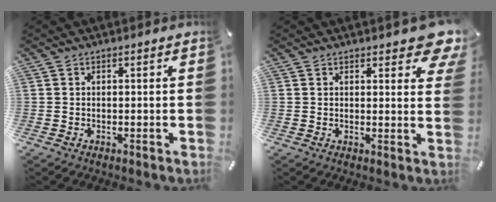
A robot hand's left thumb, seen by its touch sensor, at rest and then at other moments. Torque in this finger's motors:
{"motor_torque": [1.10, 0.89, 0.27, -0.21, 0.00]}